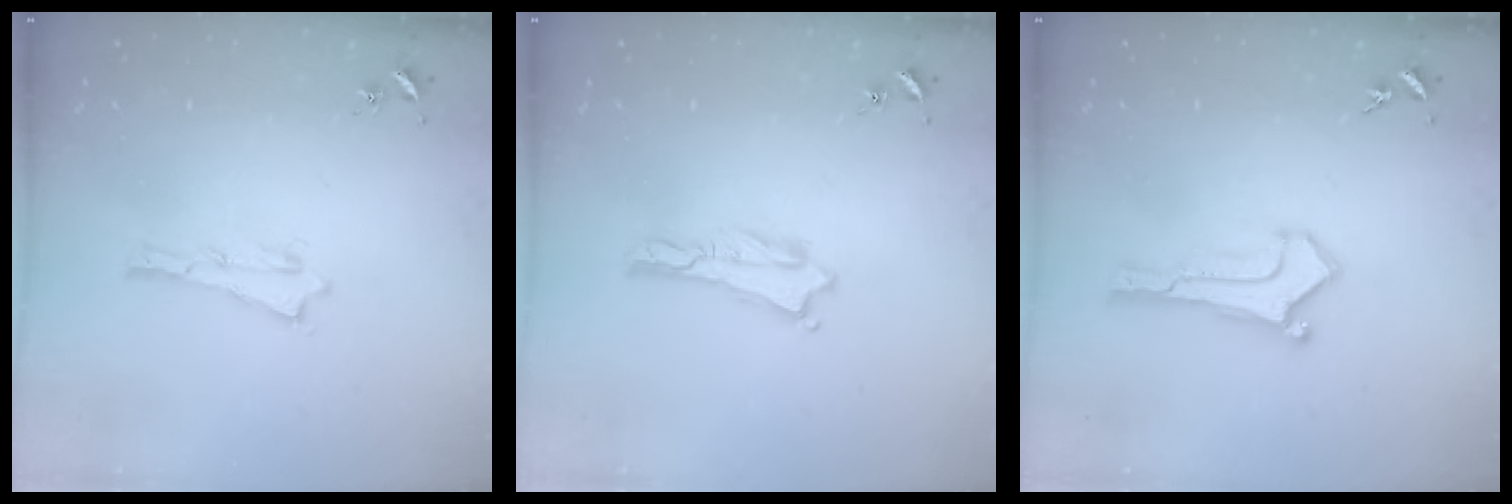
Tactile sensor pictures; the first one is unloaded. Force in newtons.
{"total": 0.0}
{"total": 0.6, "press": 0.6, "slide": 0.0}